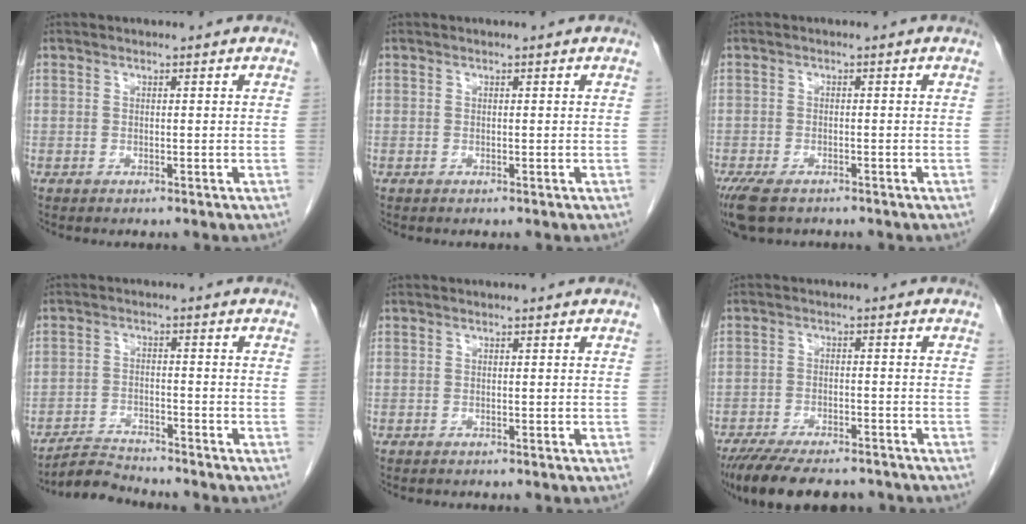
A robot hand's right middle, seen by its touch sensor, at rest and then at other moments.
{"total": 0.0}
{"total": 6.3, "force": [-4.5, 2.8, 3.4], "torque": [-0.067, -0.012, -0.075]}
{"total": 4.4, "force": [-4.4, -0.2, -0.3], "torque": [0.003, -0.012, -0.080]}
{"total": 0.0}
{"total": 14.1, "force": [-11.8, 4.1, 6.5], "torque": [-0.133, -0.015, -0.172]}